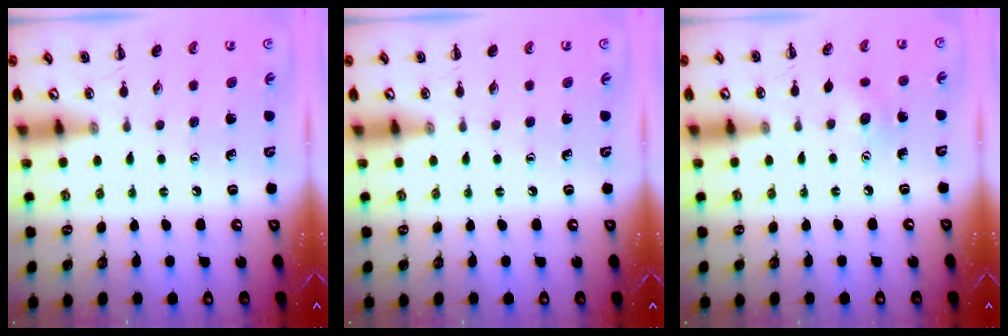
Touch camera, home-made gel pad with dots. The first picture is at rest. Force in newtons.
{"total": 0.0}
{"total": 5.3, "press": 5.1, "slide": 1.2}